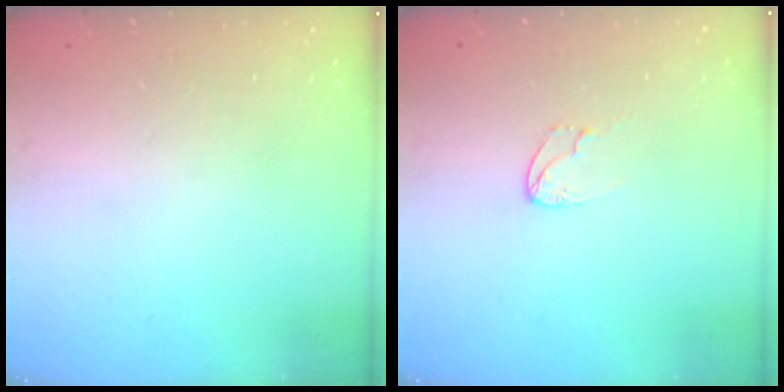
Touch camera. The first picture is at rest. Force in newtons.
{"total": 4.4, "press": 4.4, "slide": 0.3}